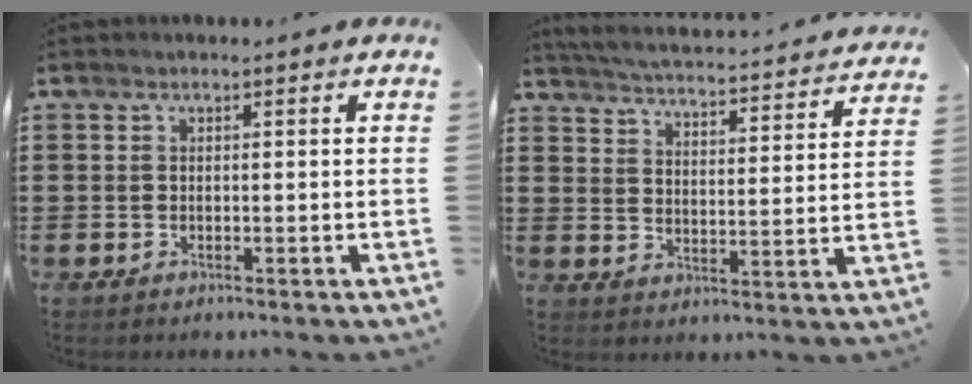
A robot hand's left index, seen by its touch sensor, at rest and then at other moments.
{"total": 3.8, "force": [3.7, -0.6, 0.7], "torque": [-0.037, -0.038, 0.055]}